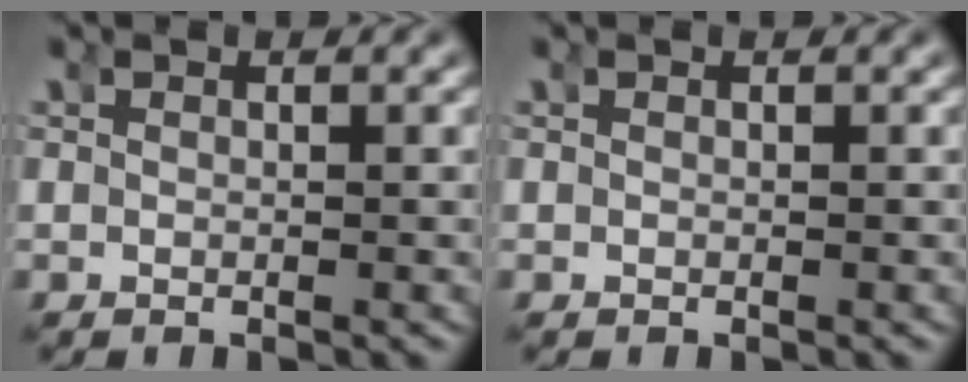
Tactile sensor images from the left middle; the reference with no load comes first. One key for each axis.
{"total": 0.0}